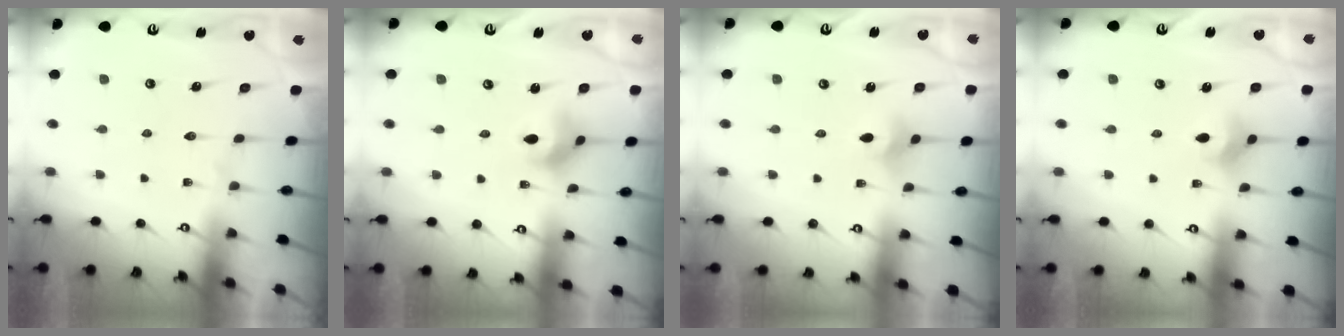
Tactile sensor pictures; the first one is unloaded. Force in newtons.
{"total": 4.3, "press": 4.2, "slide": 0.6}
{"total": 3.4, "press": 3.4, "slide": 0.7}
{"total": 4.0, "press": 3.9, "slide": 0.8}